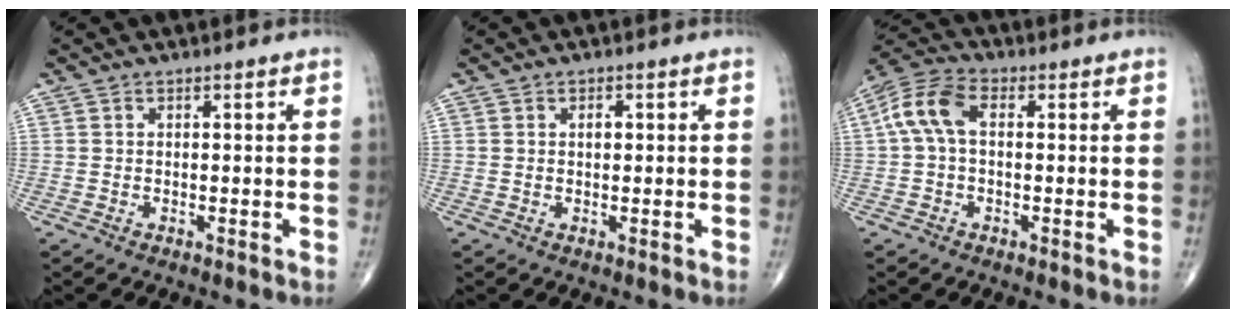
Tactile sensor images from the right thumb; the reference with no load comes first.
{"total": 1.5, "force": [0.3, 0.9, 1.2], "torque": [-0.017, 0.001, 0.006]}
{"total": 8.2, "force": [0.7, 4.8, 6.6], "torque": [-0.143, 0.027, 0.008]}